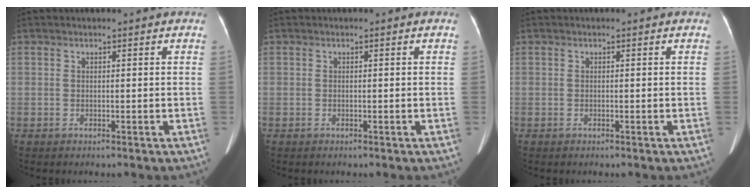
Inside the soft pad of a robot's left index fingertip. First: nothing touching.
{"total": 0.0}
{"total": 0.0}